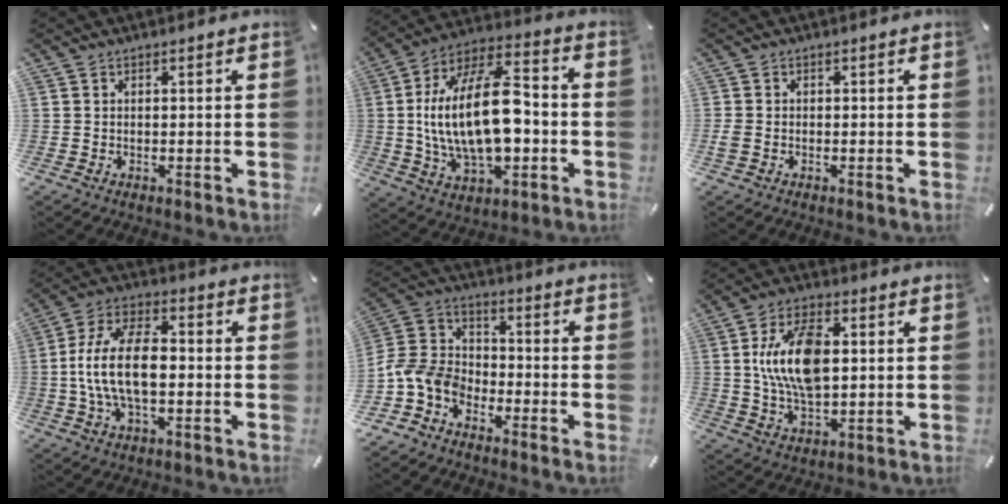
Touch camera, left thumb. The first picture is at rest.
{"total": 24.2, "force": [-1.0, 13.0, 20.4], "torque": [-0.383, 0.003, -0.015]}
{"total": 1.4, "force": [-0.5, 0.9, 0.9], "torque": [-0.024, -0.001, -0.011]}
{"total": 13.9, "force": [-1.7, 7.4, 11.7], "torque": [-0.239, 0.009, -0.027]}
{"total": 9.8, "force": [-5.9, 6.8, 3.9], "torque": [-0.102, 0.024, -0.117]}
{"total": 14.8, "force": [2.1, 8.4, 12.0], "torque": [-0.245, 0.001, 0.032]}